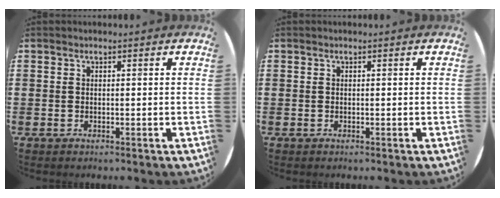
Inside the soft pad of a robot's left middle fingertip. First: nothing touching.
{"total": 0.0}